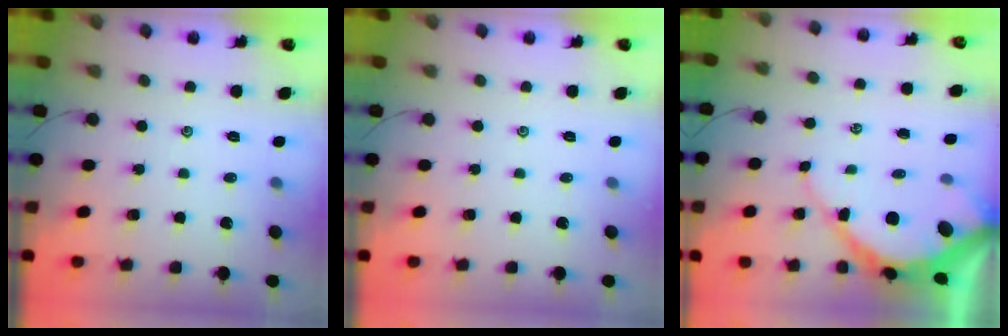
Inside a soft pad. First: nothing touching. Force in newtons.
{"total": 0.0}
{"total": 10.2, "press": 10.2, "slide": 1.0}